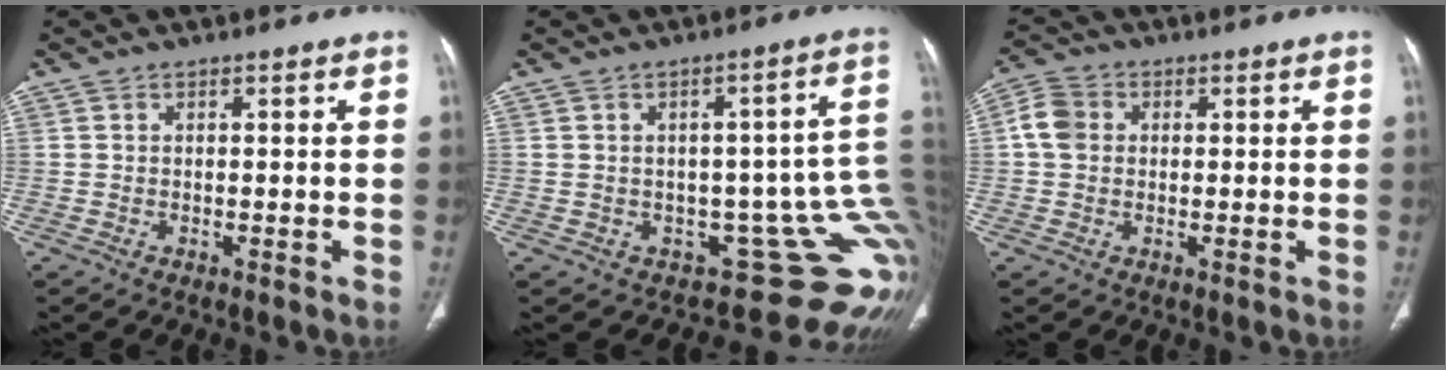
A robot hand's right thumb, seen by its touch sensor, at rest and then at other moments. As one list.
[{"total": 17.8, "force": [-1.4, 9.2, 15.2], "torque": [-0.134, 0.012, -0.002]}, {"total": 5.1, "force": [0.7, 4.3, 2.8], "torque": [-0.051, 0.013, 0.007]}]